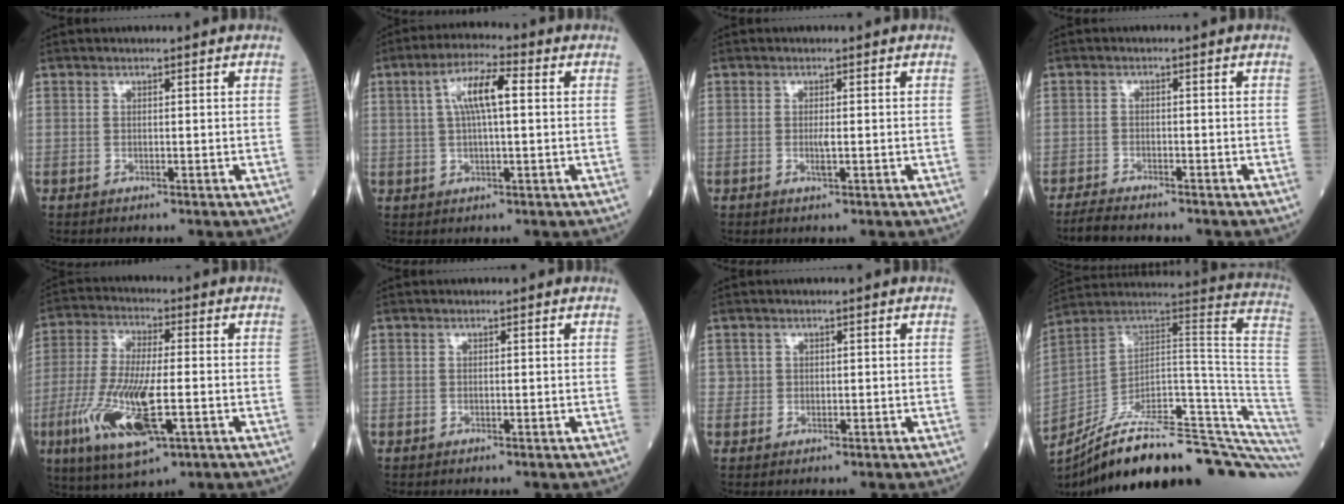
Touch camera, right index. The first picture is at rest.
{"total": 7.3, "force": [1.6, 1.5, 7.0], "torque": [-0.134, 0.020, 0.027]}
{"total": 1.3, "force": [-0.2, 0.0, 1.3], "torque": [-0.026, -0.004, -0.003]}
{"total": 4.3, "force": [-3.9, 0.7, 1.6], "torque": [-0.029, -0.011, -0.066]}
{"total": 15.0, "force": [-4.5, 3.6, 13.9], "torque": [-0.289, -0.023, -0.074]}
{"total": 0.0}
{"total": 1.0, "force": [0.4, 1.0, 0.0], "torque": [0.012, 0.001, 0.002]}
{"total": 29.9, "force": [-23.3, 3.2, 18.4], "torque": [-0.167, 0.028, -0.337]}